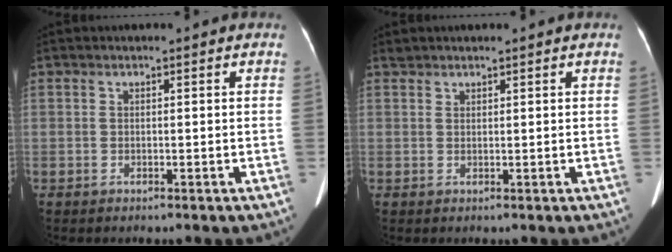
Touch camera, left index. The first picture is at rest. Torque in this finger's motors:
{"motor_torque": [-0.09, -0.01, -0.01, 0.01]}